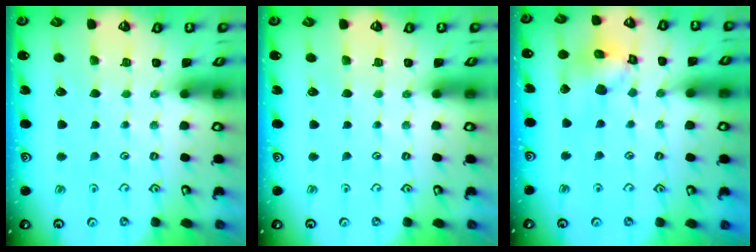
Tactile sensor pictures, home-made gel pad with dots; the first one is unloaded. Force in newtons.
{"total": 0.0}
{"total": 13.5, "press": 13.3, "slide": 1.9}